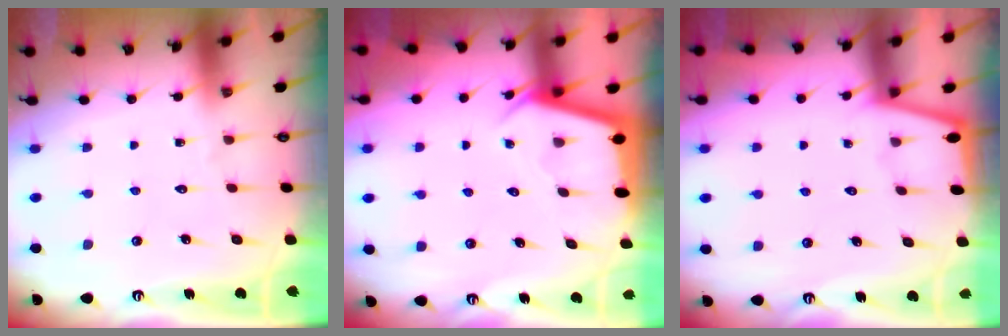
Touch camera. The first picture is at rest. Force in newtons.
{"total": 2.9, "press": 2.9, "slide": 0.3}
{"total": 1.3, "press": 1.2, "slide": 0.2}